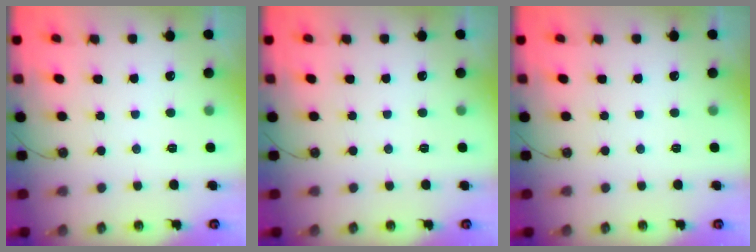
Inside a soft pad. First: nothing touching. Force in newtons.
{"total": 0.0}
{"total": 0.0}